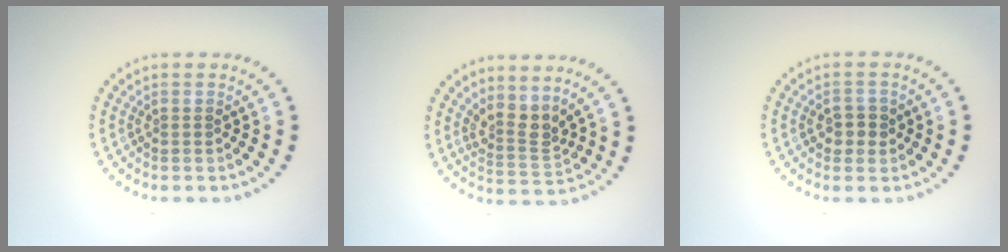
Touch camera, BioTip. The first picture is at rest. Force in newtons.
{"total": 2.8, "press": 2.0, "slide": 2.0}
{"total": 1.9, "press": 1.9, "slide": 0.3}